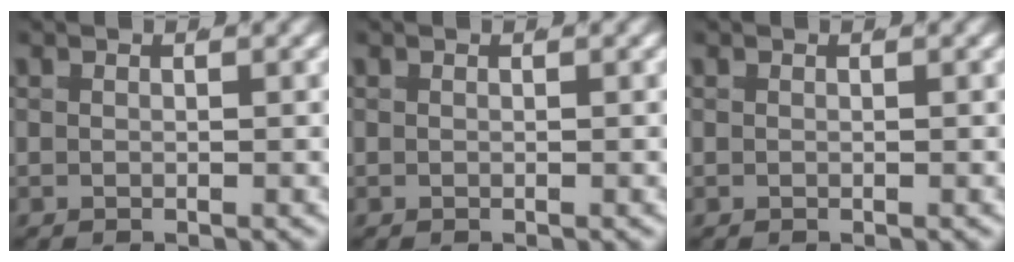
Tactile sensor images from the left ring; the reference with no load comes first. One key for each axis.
{"total": 0.0}
{"total": 0.0}